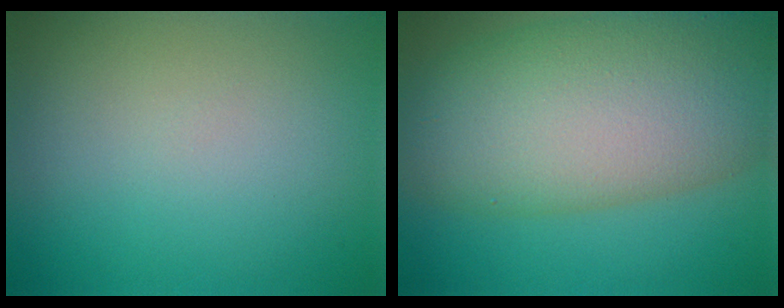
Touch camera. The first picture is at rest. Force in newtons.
{"total": 12.3, "press": 12.3, "slide": 0.5}